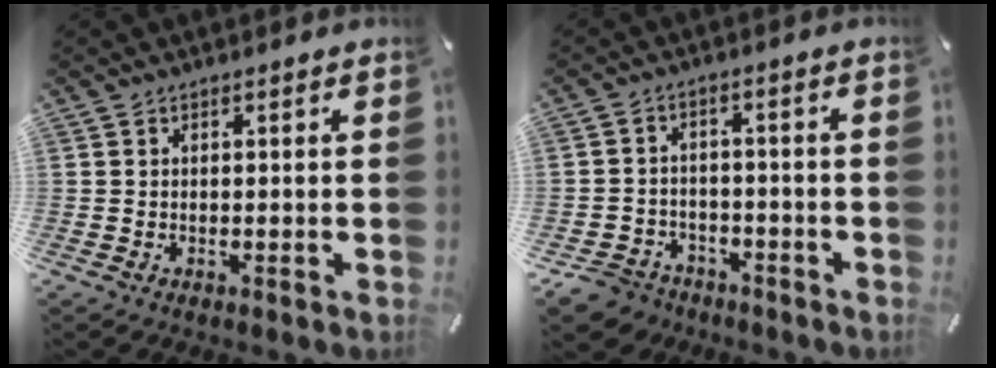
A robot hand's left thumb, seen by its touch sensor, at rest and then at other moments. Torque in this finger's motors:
{"motor_torque": [-0.73, 1.15, 0.42, 0.62, 0.07]}